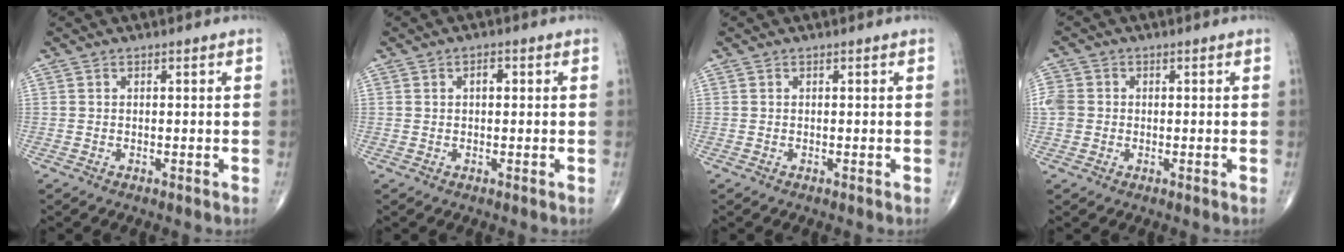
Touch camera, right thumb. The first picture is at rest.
{"total": 1.7, "force": [0.5, 1.0, 1.4], "torque": [-0.019, 0.004, 0.006]}
{"total": 0.0}
{"total": 4.5, "force": [0.0, 4.0, 2.0], "torque": [-0.040, 0.011, 0.001]}